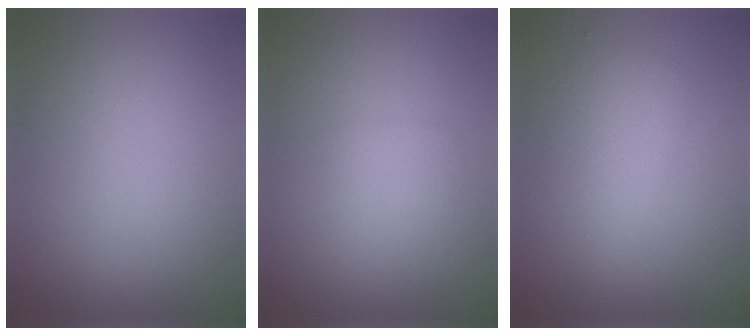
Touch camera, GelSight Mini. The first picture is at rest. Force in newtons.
{"total": 1.4, "press": 1.4, "slide": 0.0}
{"total": 2.6, "press": 2.6, "slide": 0.1}